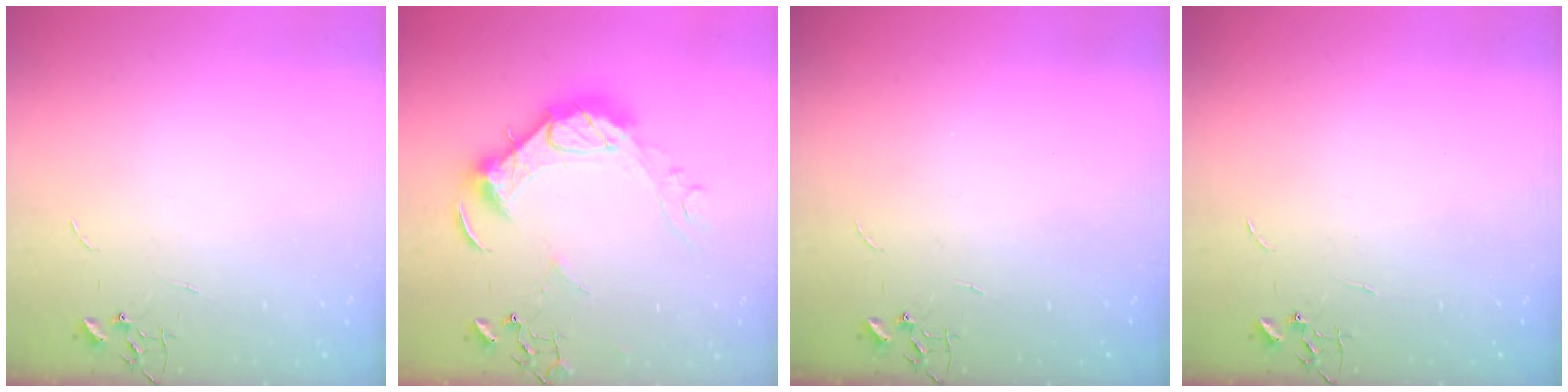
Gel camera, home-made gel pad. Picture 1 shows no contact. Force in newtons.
{"total": 16.8, "press": 16.8, "slide": 1.4}
{"total": 0.0}
{"total": 0.0}